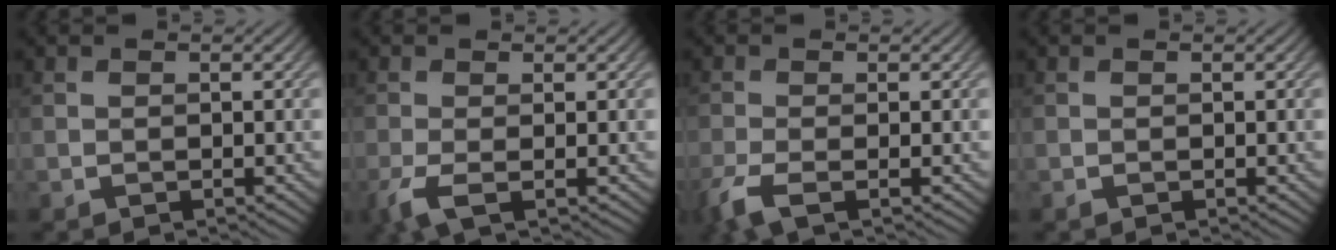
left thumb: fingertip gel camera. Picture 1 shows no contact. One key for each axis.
{"total": 2.9, "fx": -1.0, "fy": 0.5, "fz": 2.7, "tx": -0.066, "ty": 0.000, "tz": -0.030}
{"total": 3.3, "fx": -1.8, "fy": 0.5, "fz": 2.7, "tx": -0.063, "ty": -0.004, "tz": -0.049}
{"total": 0.0}